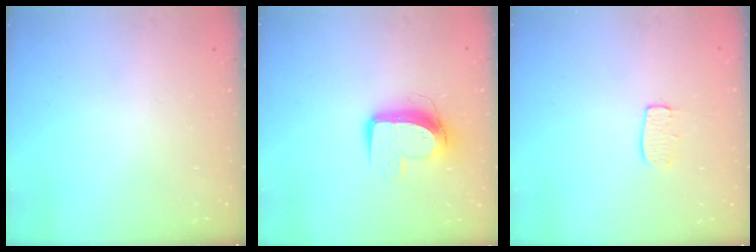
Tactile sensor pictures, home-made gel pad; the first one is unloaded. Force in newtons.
{"total": 10.3, "press": 10.3, "slide": 0.8}
{"total": 5.2, "press": 5.2, "slide": 0.3}